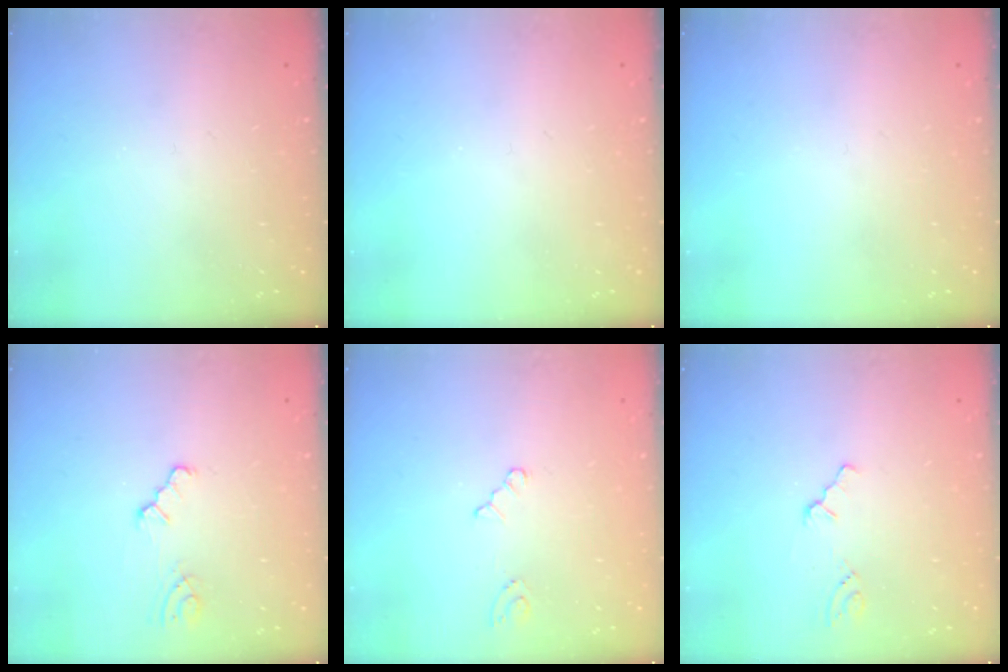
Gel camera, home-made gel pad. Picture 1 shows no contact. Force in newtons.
{"total": 0.0}
{"total": 0.0}
{"total": 1.2, "press": 1.2, "slide": 0.3}
{"total": 2.8, "press": 2.8, "slide": 0.4}
{"total": 0.0}